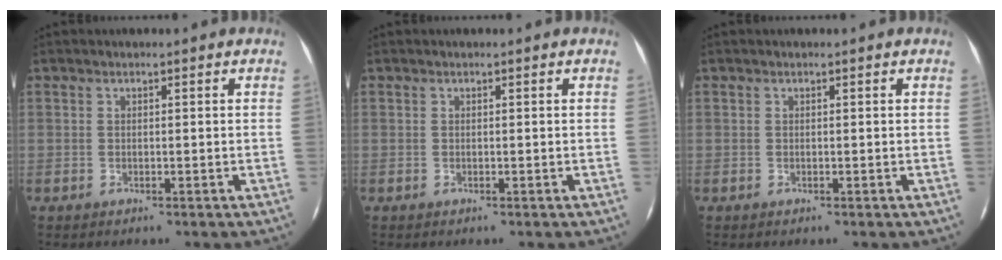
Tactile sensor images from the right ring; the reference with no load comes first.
{"total": 0.0}
{"total": 0.0}